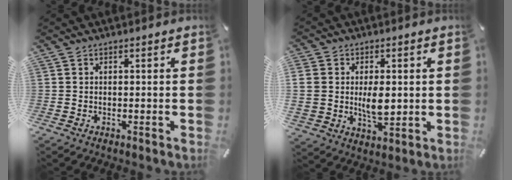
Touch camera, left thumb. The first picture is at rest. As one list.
[{"total": 9.5, "force": [0.9, 7.1, 6.2], "torque": [-0.111, -0.003, 0.015]}]